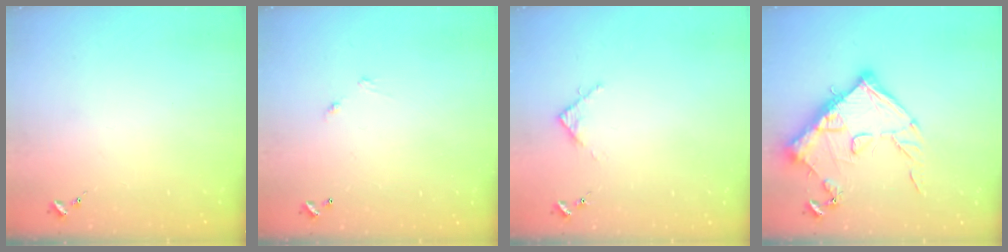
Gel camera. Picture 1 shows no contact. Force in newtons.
{"total": 4.9, "press": 4.9, "slide": 0.3}
{"total": 3.1, "press": 3.1, "slide": 0.4}
{"total": 15.4, "press": 15.4, "slide": 0.9}